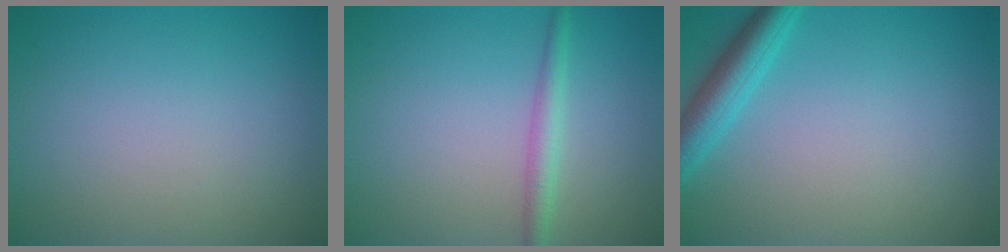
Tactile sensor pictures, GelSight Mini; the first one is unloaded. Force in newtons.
{"total": 2.0, "press": 2.0, "slide": 0.0}
{"total": 3.5, "press": 3.5, "slide": 0.2}